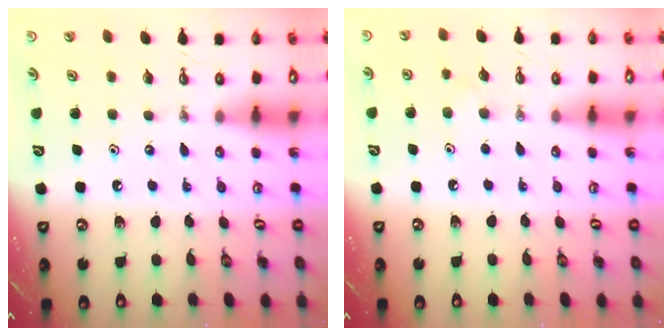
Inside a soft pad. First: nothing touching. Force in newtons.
{"total": 5.7, "press": 4.7, "slide": 3.2}